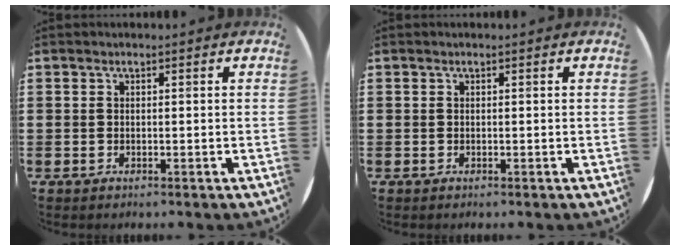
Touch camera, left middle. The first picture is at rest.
{"total": 0.0}